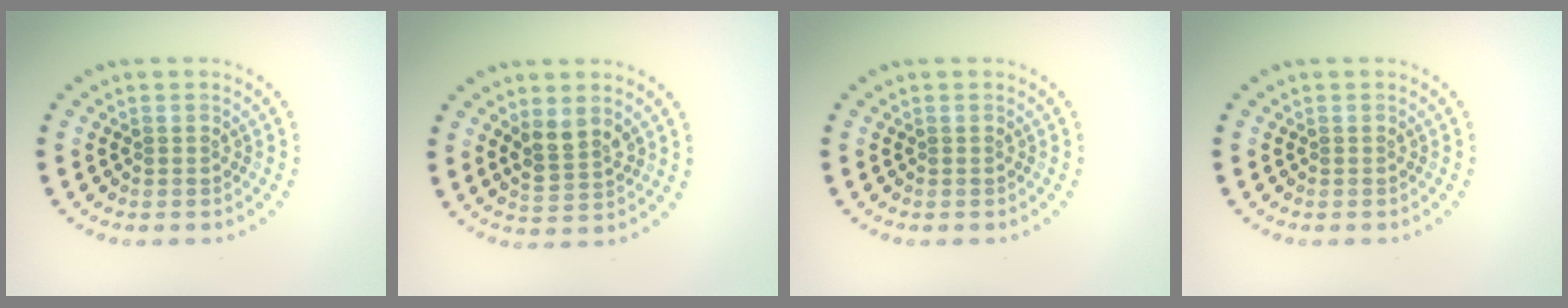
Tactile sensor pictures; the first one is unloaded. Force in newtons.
{"total": 2.6, "press": 2.4, "slide": 0.9}
{"total": 0.0}
{"total": 0.0}